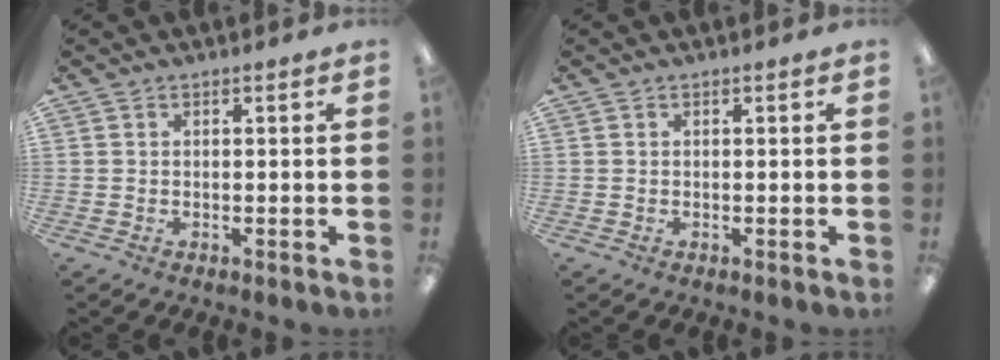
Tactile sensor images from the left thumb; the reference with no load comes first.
{"total": 0.0}